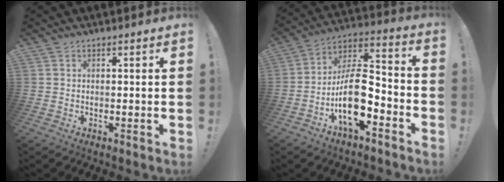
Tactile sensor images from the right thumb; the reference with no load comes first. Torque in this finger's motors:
{"motor_torque": [2.71, 1.71, 0.43, 0.03, 0.61]}